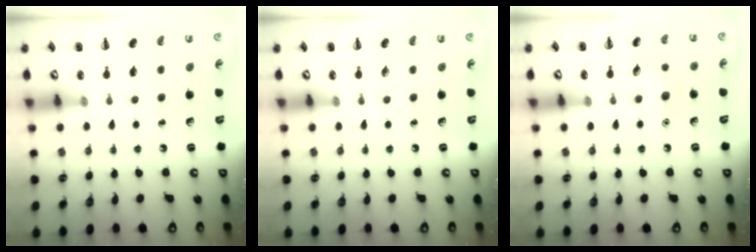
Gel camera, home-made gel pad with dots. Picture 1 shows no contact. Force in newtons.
{"total": 0.0}
{"total": 5.9, "press": 5.7, "slide": 1.4}